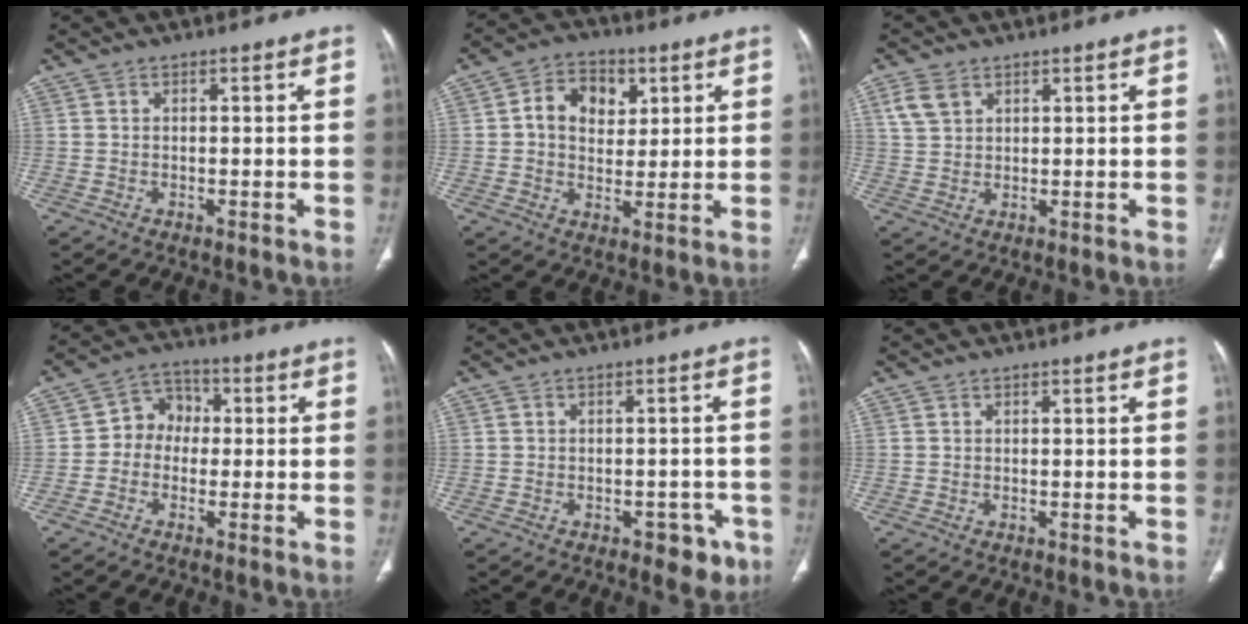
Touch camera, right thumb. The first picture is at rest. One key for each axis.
{"total": 9.4, "fx": 2.6, "fy": 7.1, "fz": 5.6, "tx": -0.053, "ty": -0.001, "tz": 0.039}
{"total": 4.3, "fx": 2.3, "fy": 2.8, "fz": 2.3, "tx": -0.043, "ty": -0.002, "tz": 0.054}
{"total": 6.4, "fx": -0.5, "fy": 5.5, "fz": 3.2, "tx": -0.023, "ty": 0.026, "tz": -0.028}
{"total": 5.0, "fx": -2.8, "fy": 3.0, "fz": 2.9, "tx": -0.012, "ty": 0.016, "tz": -0.034}
{"total": 0.0}